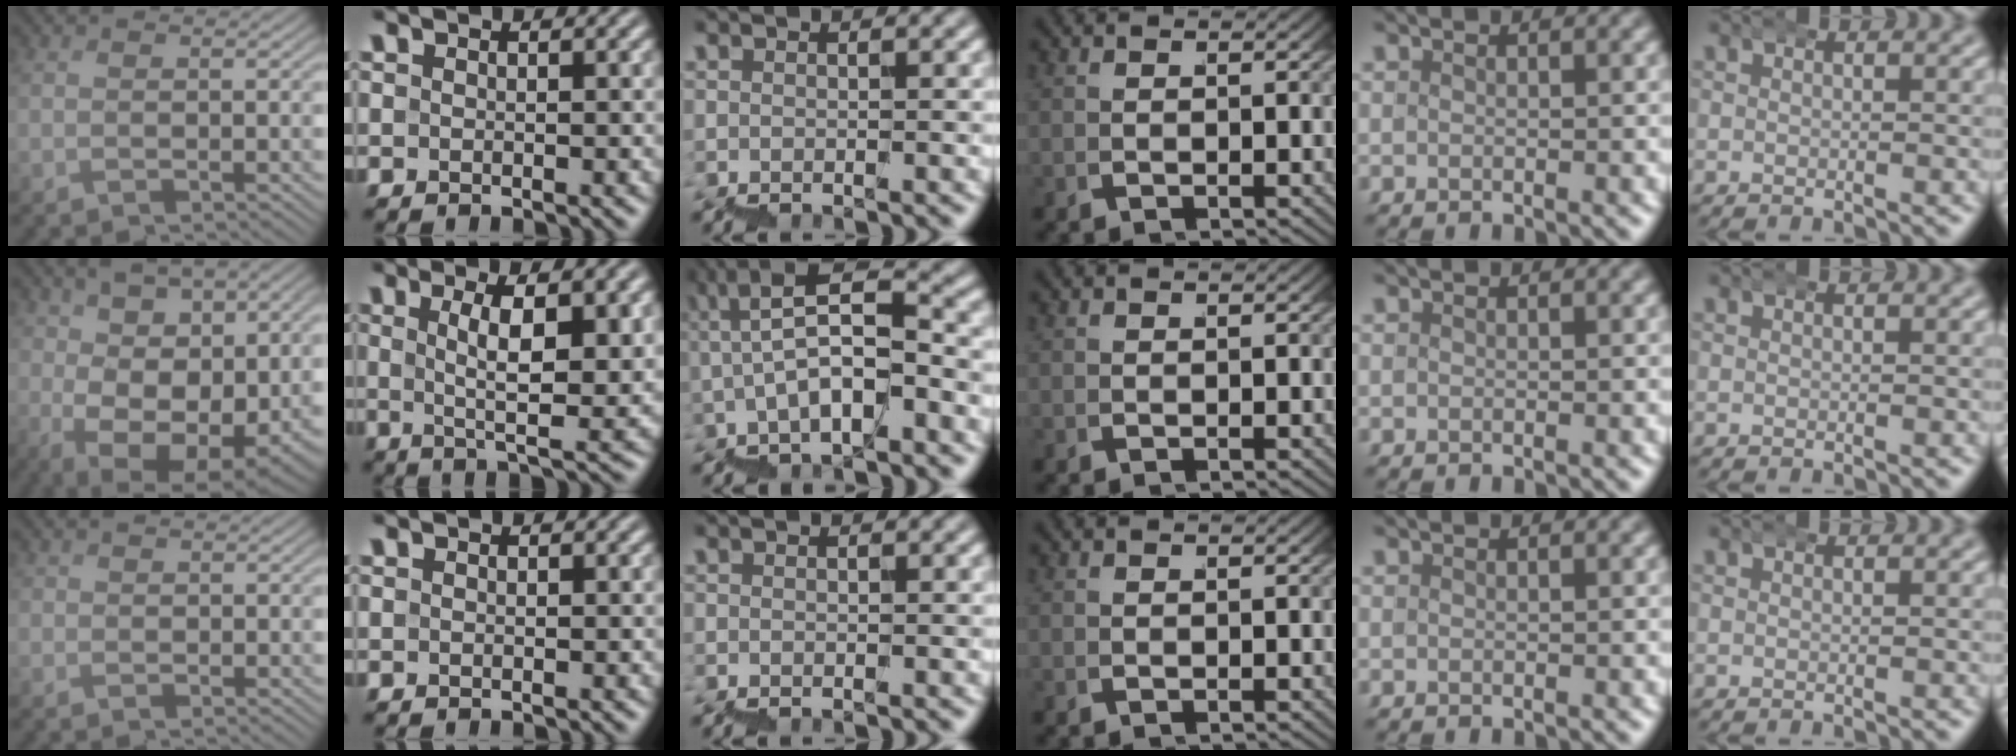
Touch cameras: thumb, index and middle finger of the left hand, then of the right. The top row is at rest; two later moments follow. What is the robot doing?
{"motion": "wrap", "object": "bubble wrap"}